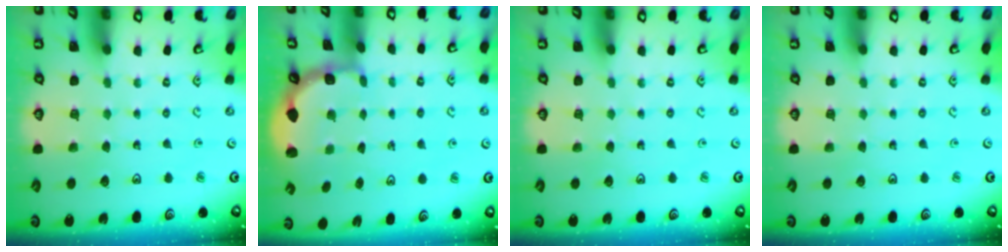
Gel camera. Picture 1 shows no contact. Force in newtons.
{"total": 2.4, "press": 1.7, "slide": 1.6}
{"total": 0.0}
{"total": 0.0}